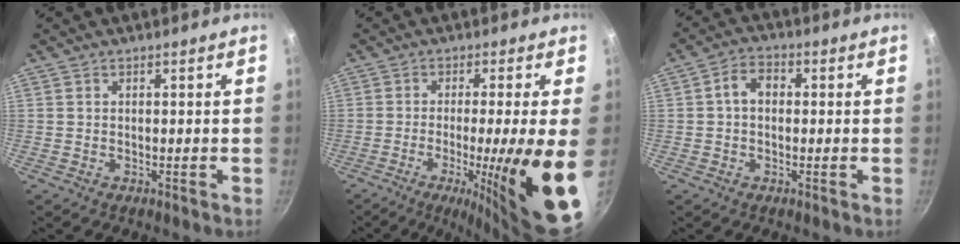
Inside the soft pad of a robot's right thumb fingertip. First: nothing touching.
{"total": 17.7, "force": [-3.5, 1.8, 17.2], "torque": [-0.250, -0.009, -0.043]}
{"total": 4.8, "force": [0.4, 3.6, 3.3], "torque": [-0.043, 0.014, -0.003]}